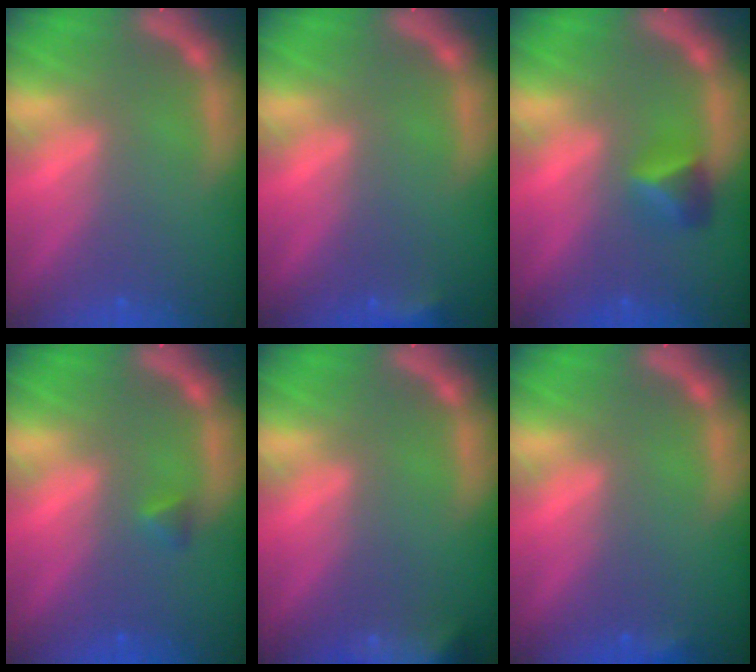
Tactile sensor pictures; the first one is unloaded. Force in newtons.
{"total": 1.9}
{"total": 2.4}
{"total": 0.9}
{"total": 9.0}
{"total": 0.9}